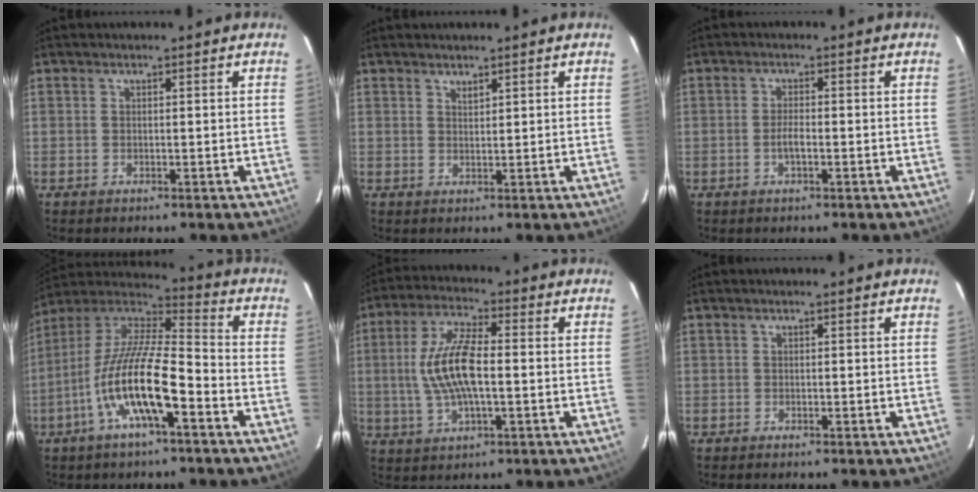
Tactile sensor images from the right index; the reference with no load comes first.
{"total": 1.1, "force": [1.0, 0.3, 0.3], "torque": [-0.004, 0.000, 0.020]}
{"total": 1.9, "force": [-0.7, 0.5, 1.7], "torque": [-0.036, 0.002, -0.015]}
{"total": 15.9, "force": [-6.7, 3.7, 14.0], "torque": [-0.269, -0.010, -0.135]}
{"total": 11.1, "force": [-0.5, 3.8, 10.5], "torque": [-0.213, 0.006, -0.009]}
{"total": 0.0}